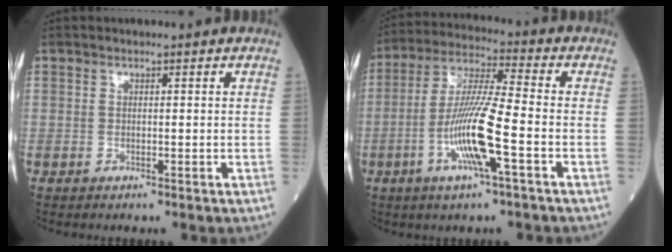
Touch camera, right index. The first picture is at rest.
{"total": 11.8, "force": [-3.7, 0.4, 11.2], "torque": [-0.226, -0.005, -0.075]}